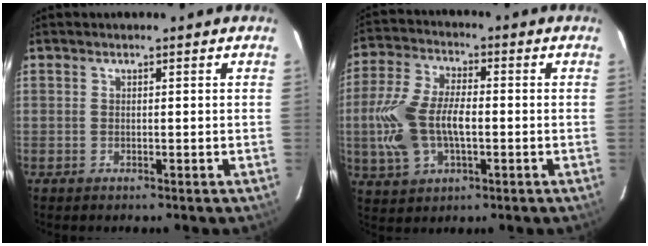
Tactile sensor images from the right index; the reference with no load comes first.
{"total": 13.8, "force": [-1.7, 7.7, 11.3], "torque": [-0.247, 0.007, -0.029]}